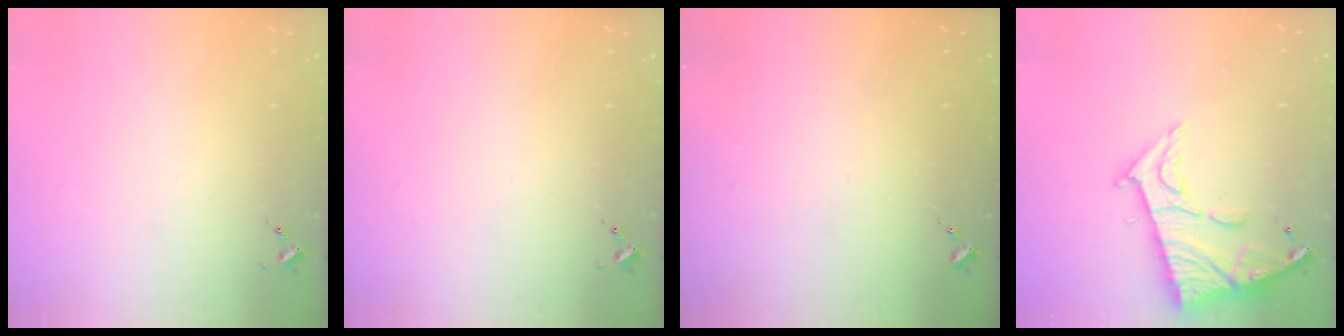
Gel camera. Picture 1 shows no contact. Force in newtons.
{"total": 0.0}
{"total": 0.0}
{"total": 13.0, "press": 12.9, "slide": 1.4}